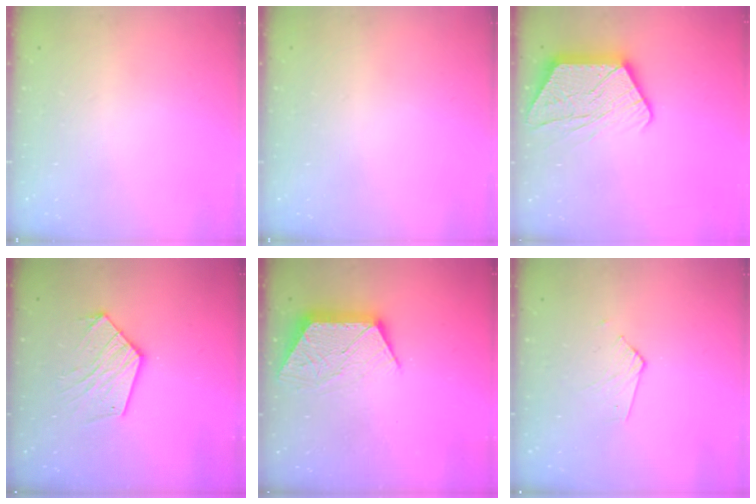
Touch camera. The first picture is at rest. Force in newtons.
{"total": 0.0}
{"total": 14.2, "press": 14.2, "slide": 1.0}
{"total": 13.4, "press": 13.3, "slide": 1.2}
{"total": 10.6, "press": 10.6, "slide": 0.6}
{"total": 2.9, "press": 2.9, "slide": 0.2}